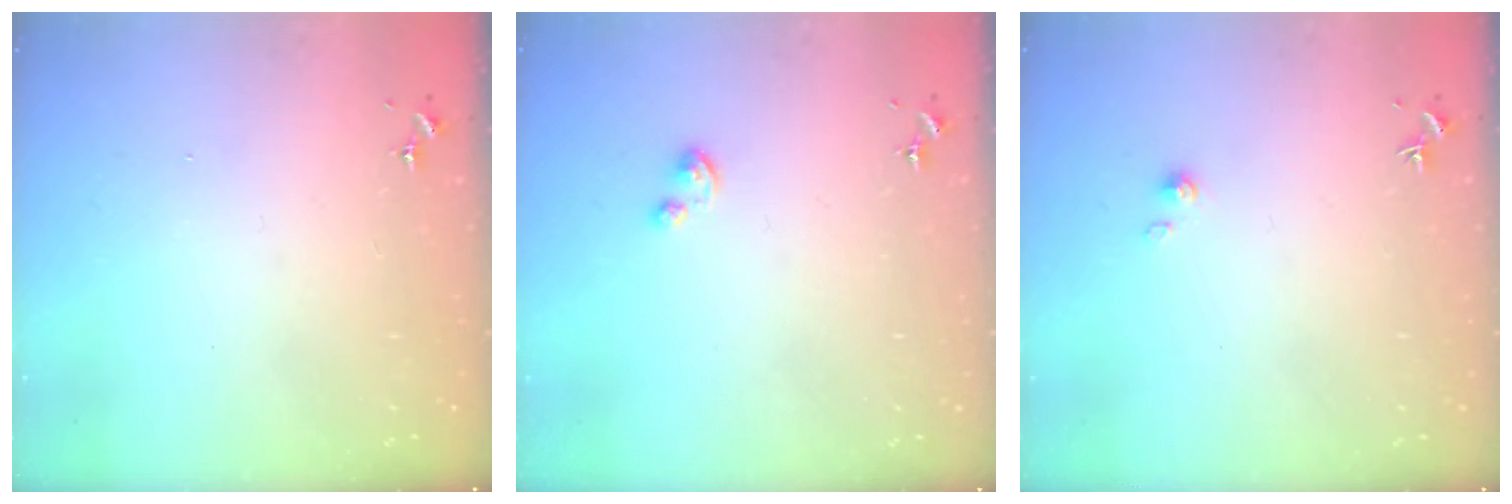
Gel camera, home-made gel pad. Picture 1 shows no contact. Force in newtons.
{"total": 2.5, "press": 2.5, "slide": 0.3}
{"total": 2.8, "press": 2.8, "slide": 0.4}